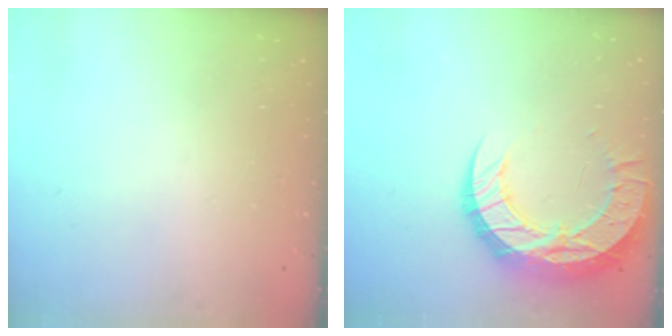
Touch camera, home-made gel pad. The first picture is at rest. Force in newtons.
{"total": 17.5, "press": 17.4, "slide": 1.4}